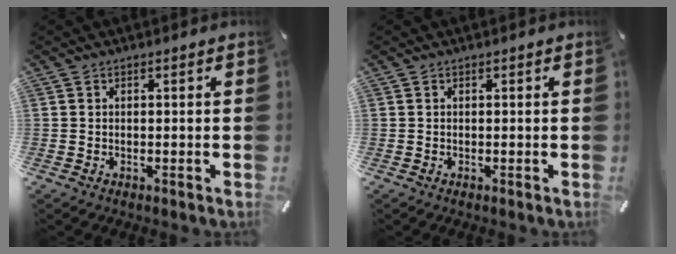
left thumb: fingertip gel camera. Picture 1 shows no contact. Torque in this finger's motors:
{"motor_torque": [0.00, 0.00, 0.00, 0.01, 0.00]}